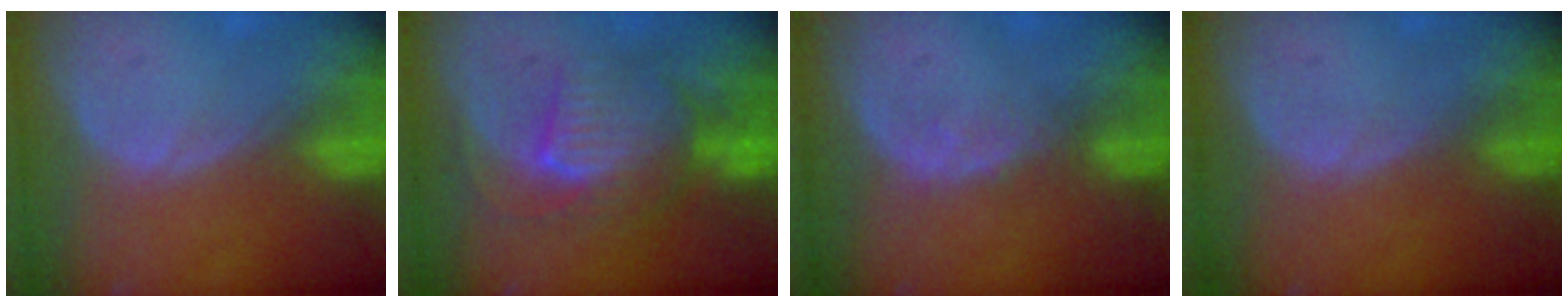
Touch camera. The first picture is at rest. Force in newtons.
{"total": 8.9, "press": 8.6, "slide": 2.1}
{"total": 1.4, "press": 1.4, "slide": 0.2}
{"total": 0.0}